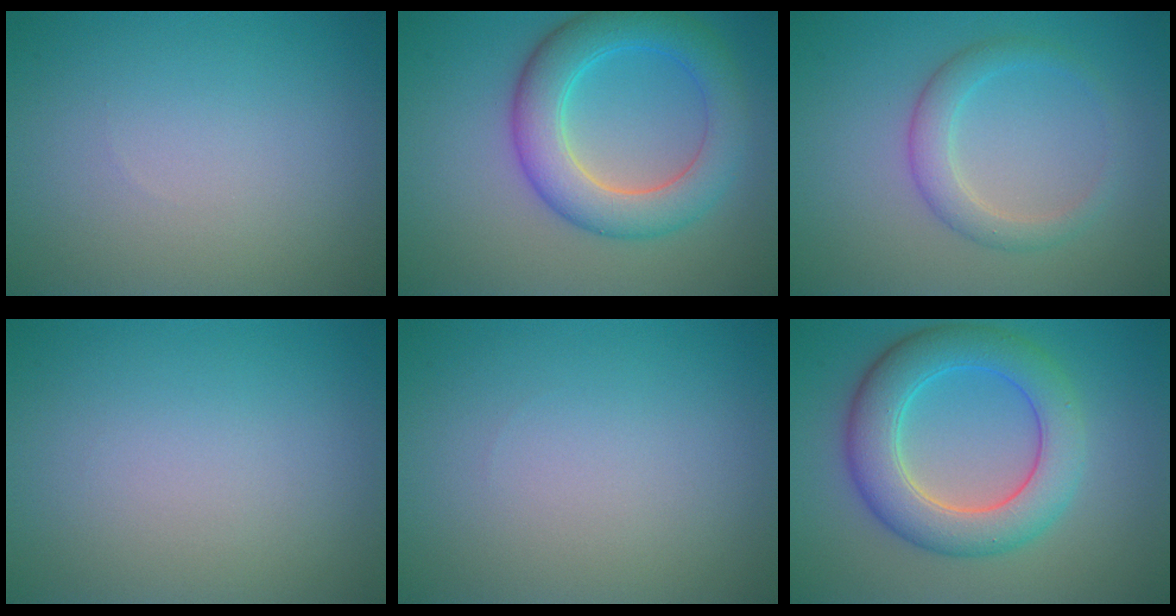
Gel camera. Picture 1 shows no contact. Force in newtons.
{"total": 6.5, "press": 6.5, "slide": 0.3}
{"total": 2.7, "press": 2.7, "slide": 0.1}
{"total": 0.0}
{"total": 0.0}
{"total": 7.0, "press": 7.0, "slide": 0.1}